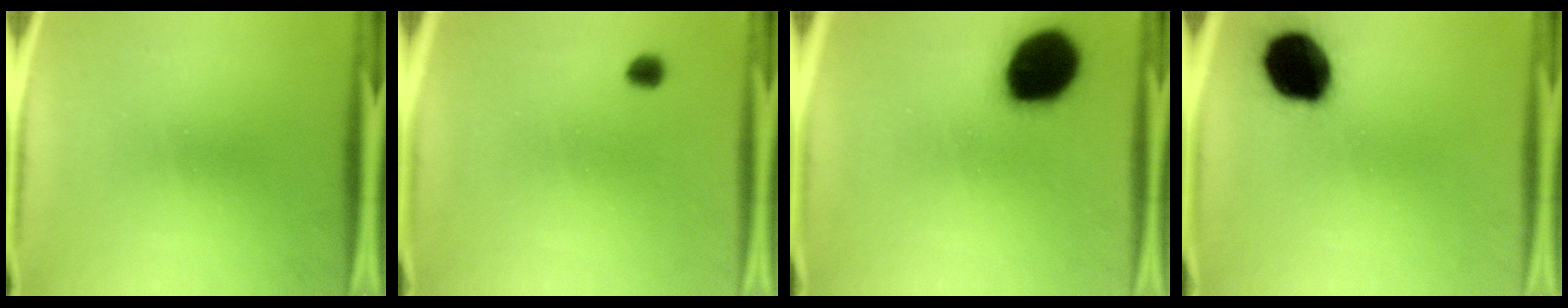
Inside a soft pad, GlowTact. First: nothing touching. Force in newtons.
{"total": 1.9}
{"total": 19.1}
{"total": 18.3}